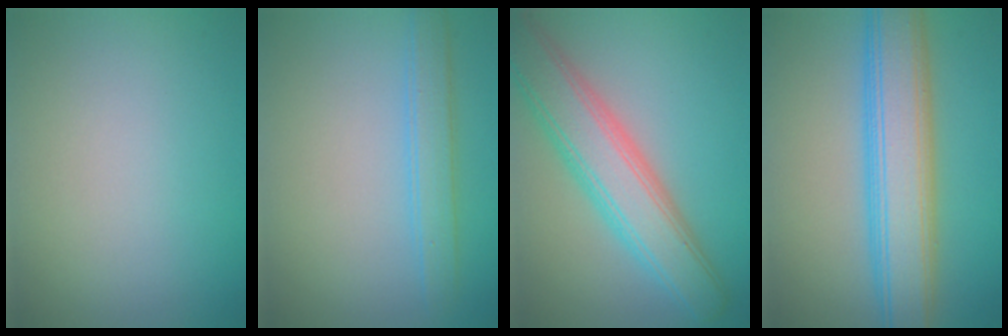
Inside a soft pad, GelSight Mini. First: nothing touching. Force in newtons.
{"total": 2.7, "press": 2.7, "slide": 0.1}
{"total": 7.2, "press": 7.2, "slide": 0.3}
{"total": 8.2, "press": 8.2, "slide": 0.1}